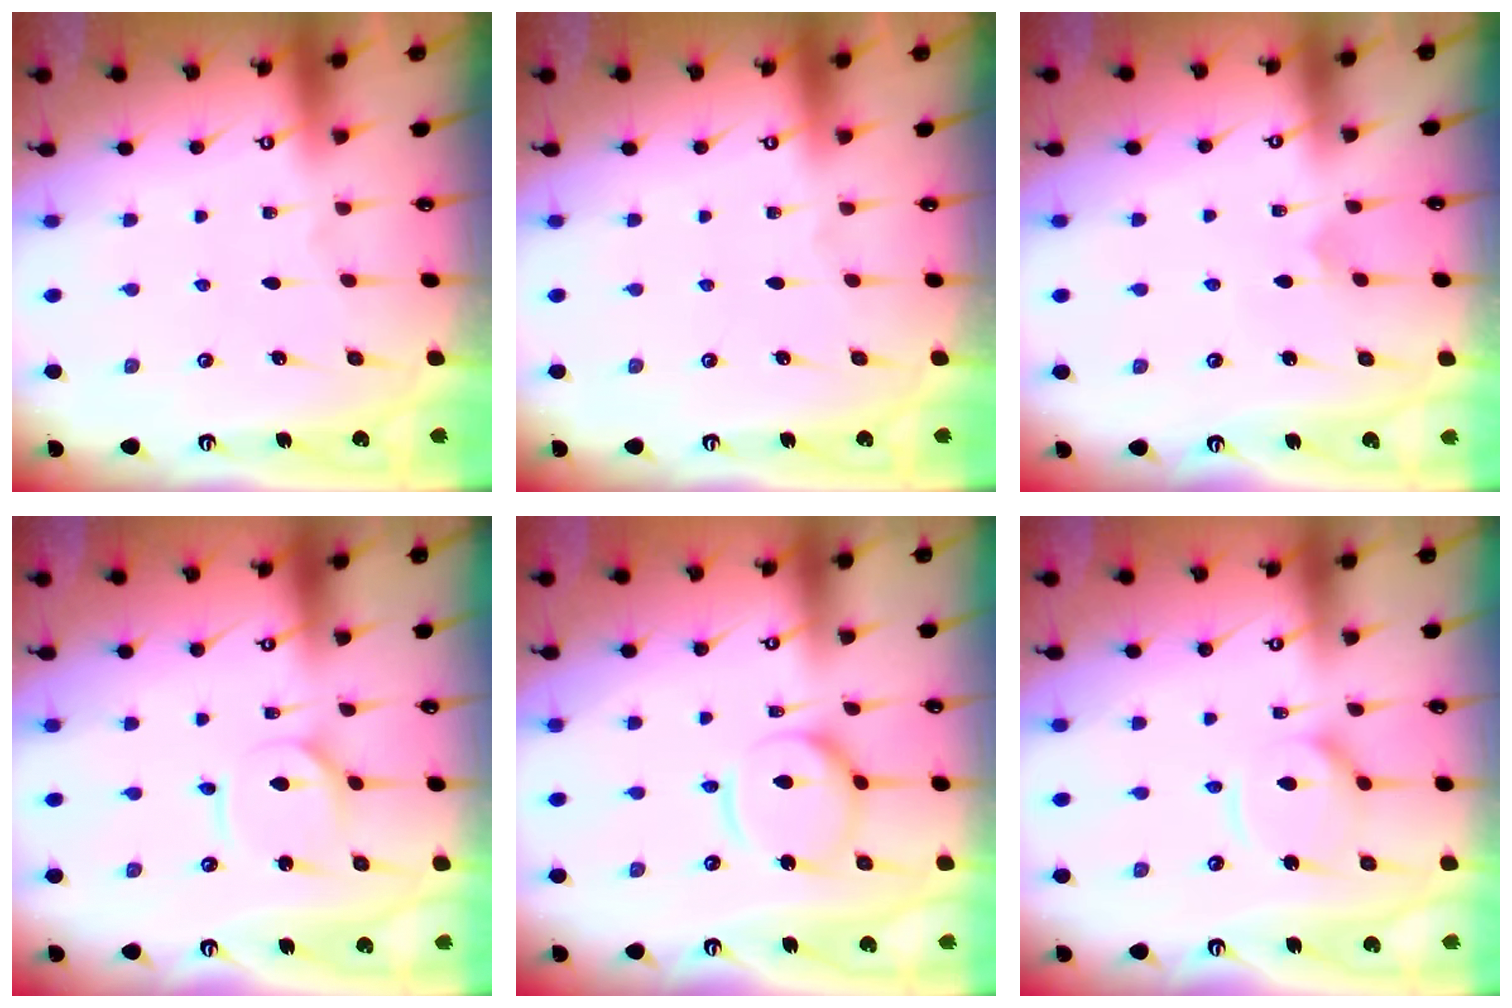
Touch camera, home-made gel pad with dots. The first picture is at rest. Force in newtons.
{"total": 0.0}
{"total": 4.0, "press": 4.0, "slide": 0.4}
{"total": 3.0, "press": 3.0, "slide": 0.3}
{"total": 10.3, "press": 10.3, "slide": 0.9}
{"total": 9.7, "press": 9.7, "slide": 1.0}